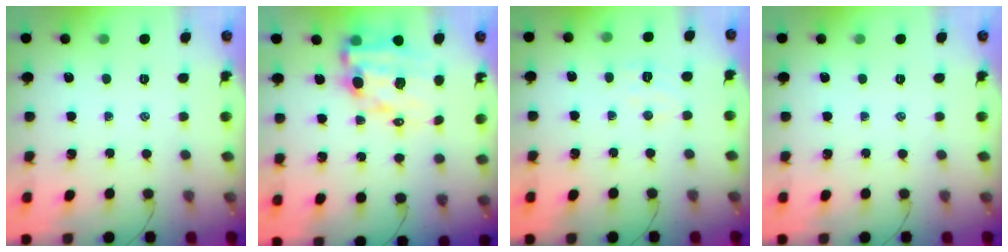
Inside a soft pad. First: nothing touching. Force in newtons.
{"total": 13.3, "press": 12.7, "slide": 3.7}
{"total": 5.6, "press": 5.4, "slide": 1.2}
{"total": 0.0}